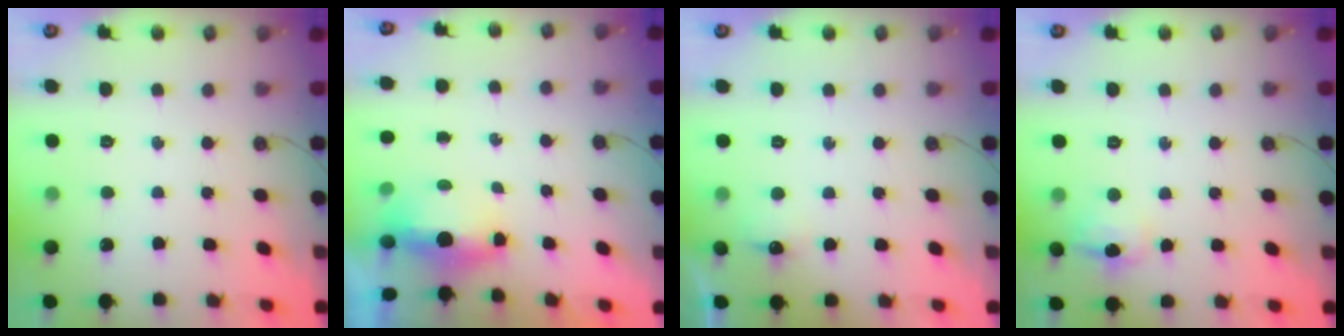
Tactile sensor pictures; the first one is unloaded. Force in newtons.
{"total": 5.4, "press": 5.0, "slide": 2.1}
{"total": 5.7, "press": 5.5, "slide": 1.1}
{"total": 8.6, "press": 8.5, "slide": 0.8}